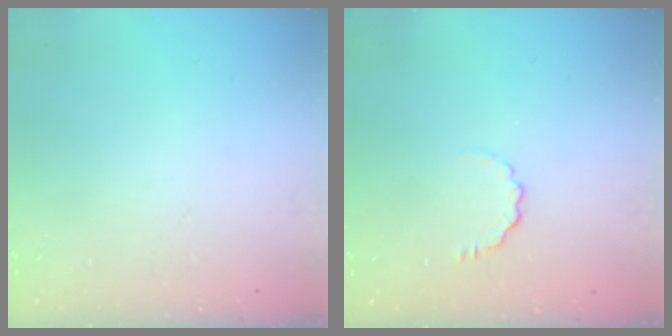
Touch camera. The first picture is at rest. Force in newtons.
{"total": 4.2, "press": 3.9, "slide": 1.6}